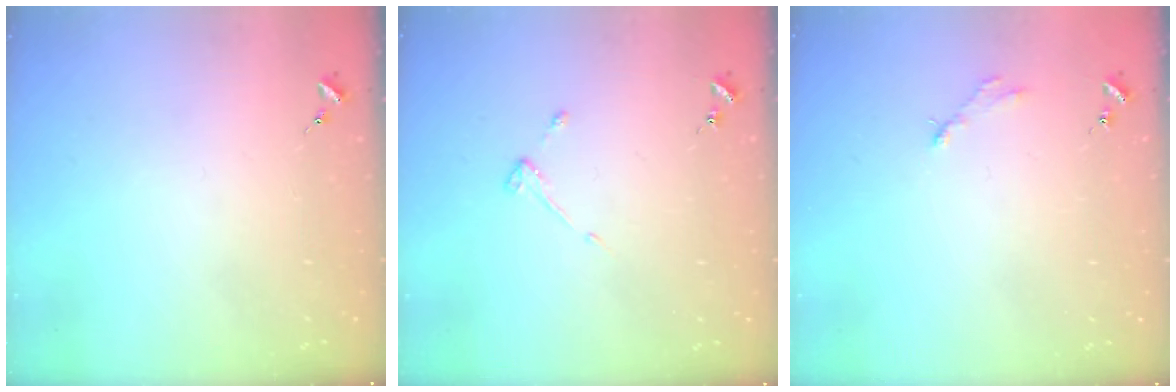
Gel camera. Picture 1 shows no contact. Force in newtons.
{"total": 3.0, "press": 3.0, "slide": 0.4}
{"total": 2.8, "press": 2.8, "slide": 0.4}